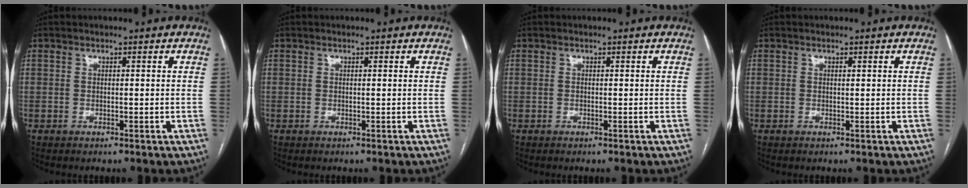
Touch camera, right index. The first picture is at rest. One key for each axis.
{"total": 0.0}
{"total": 0.0}
{"total": 0.0}